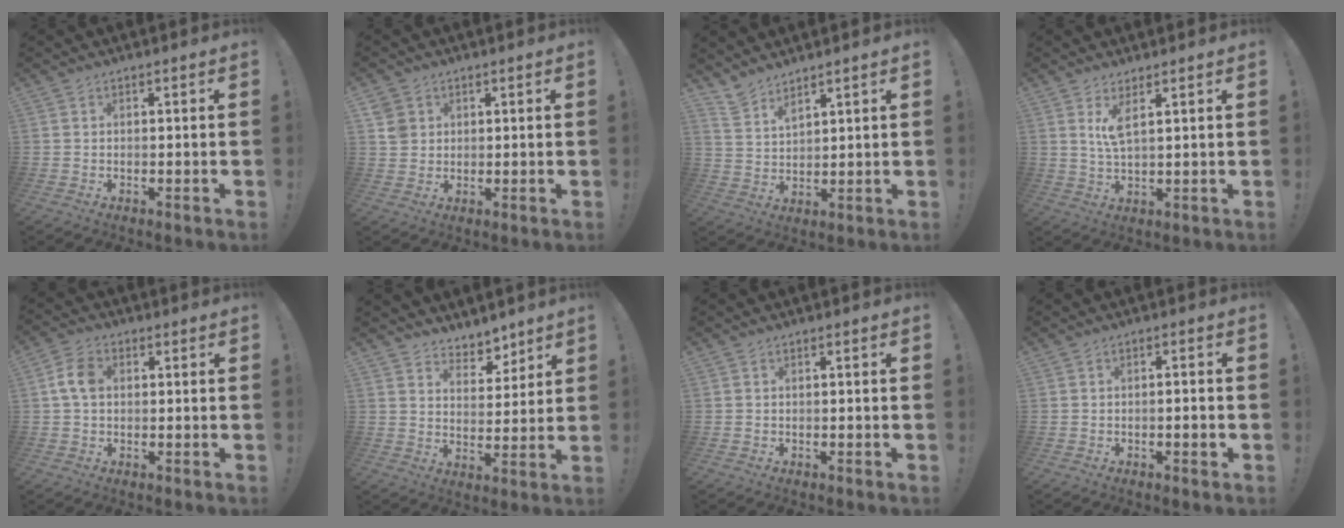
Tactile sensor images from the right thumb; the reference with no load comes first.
{"total": 4.6, "force": [1.8, 4.1, 1.3], "torque": [-0.011, -0.003, 0.036]}
{"total": 5.5, "force": [5.2, 1.1, 1.7], "torque": [-0.043, -0.031, 0.099]}
{"total": 5.2, "force": [2.9, 1.2, 4.2], "torque": [-0.074, -0.012, 0.047]}
{"total": 6.7, "force": [0.7, 4.8, 4.7], "torque": [-0.085, 0.013, 0.016]}
{"total": 6.5, "force": [5.5, 3.3, 1.0], "torque": [-0.001, -0.058, 0.101]}
{"total": 0.0}
{"total": 2.3, "force": [-1.0, 0.5, 2.0], "torque": [-0.022, 0.002, -0.019]}